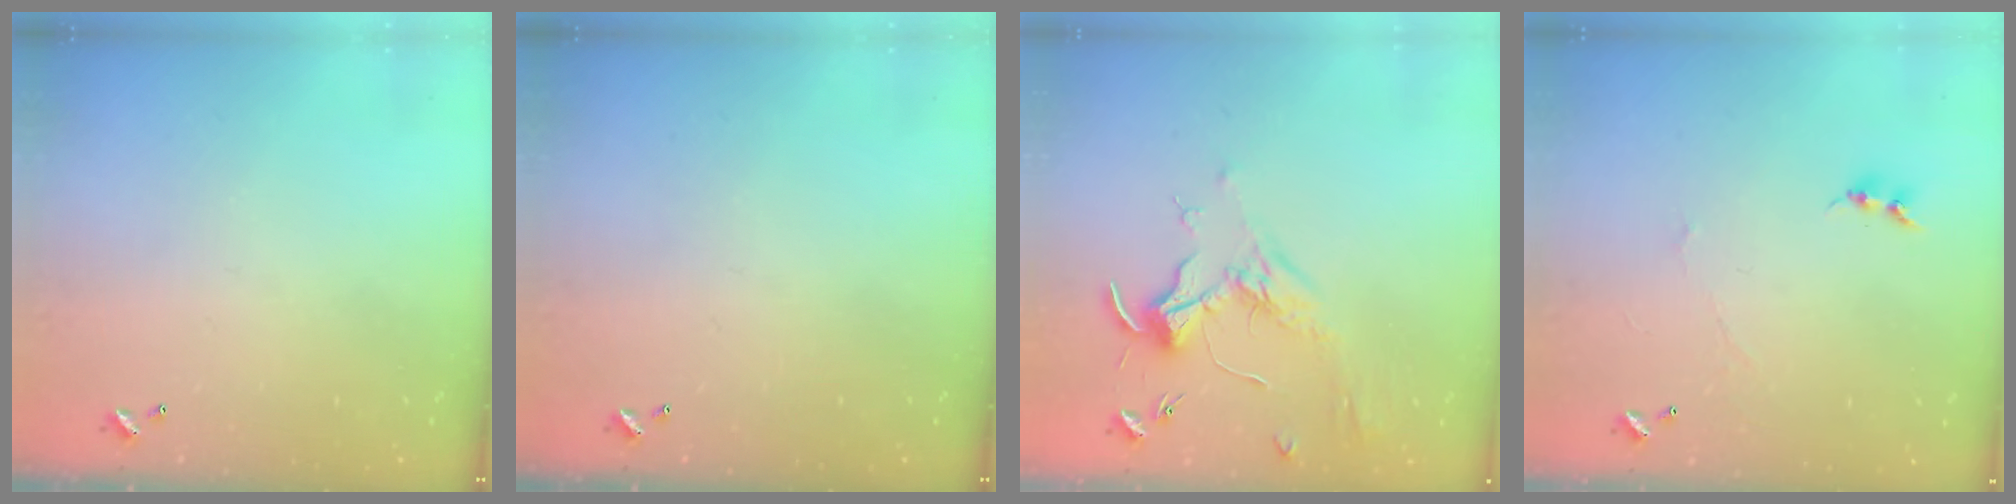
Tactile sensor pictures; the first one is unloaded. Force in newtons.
{"total": 0.0}
{"total": 1.9, "press": 1.7, "slide": 0.8}
{"total": 0.6, "press": 0.3, "slide": 0.5}